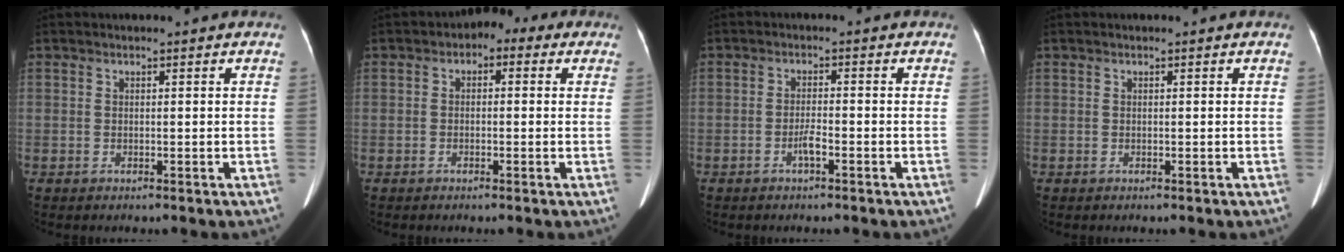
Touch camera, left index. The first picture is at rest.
{"total": 4.3, "force": [1.4, 2.8, 3.0], "torque": [-0.031, 0.029, 0.007]}
{"total": 2.0, "force": [-1.1, 0.2, 1.6], "torque": [-0.031, 0.000, -0.022]}
{"total": 0.0}